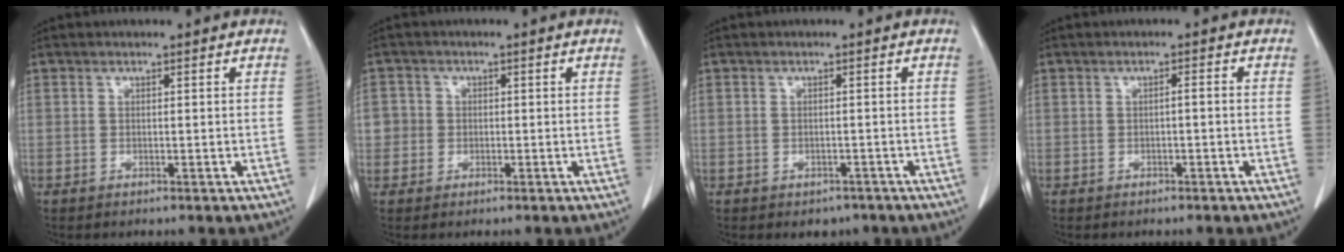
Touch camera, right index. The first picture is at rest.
{"total": 2.8, "force": [-0.1, 2.8, 0.1], "torque": [0.016, 0.010, -0.002]}
{"total": 2.4, "force": [-1.6, 1.8, 0.5], "torque": [-0.003, 0.005, -0.014]}
{"total": 0.8, "force": [-0.3, 0.1, 0.8], "torque": [-0.012, 0.003, -0.004]}